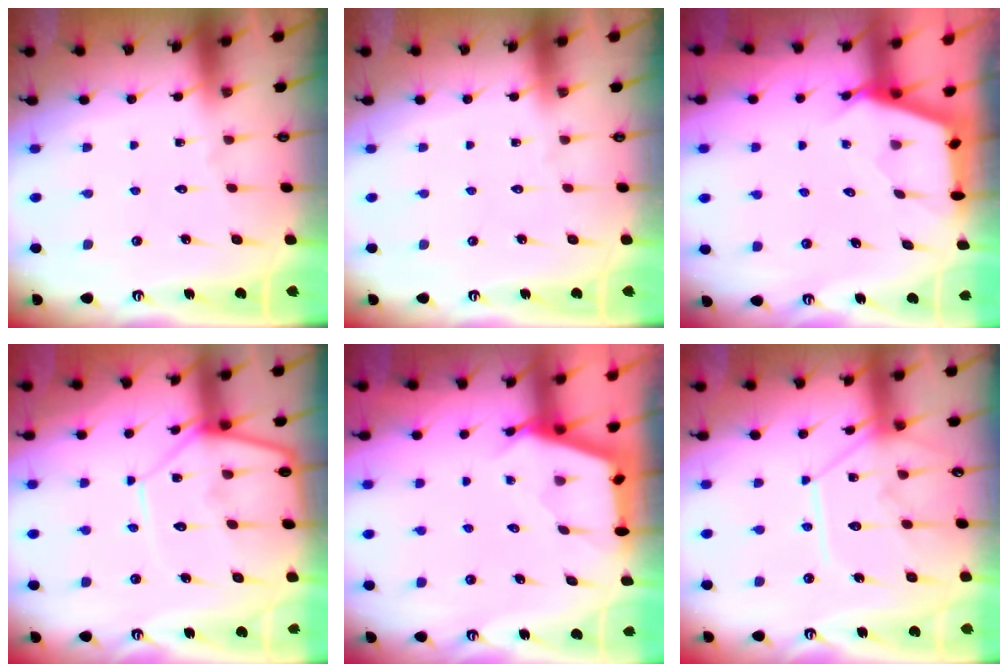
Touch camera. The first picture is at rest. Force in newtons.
{"total": 0.0}
{"total": 2.7, "press": 2.7, "slide": 0.4}
{"total": 10.8, "press": 10.7, "slide": 0.9}
{"total": 3.0, "press": 3.0, "slide": 0.3}
{"total": 13.2, "press": 13.1, "slide": 1.0}